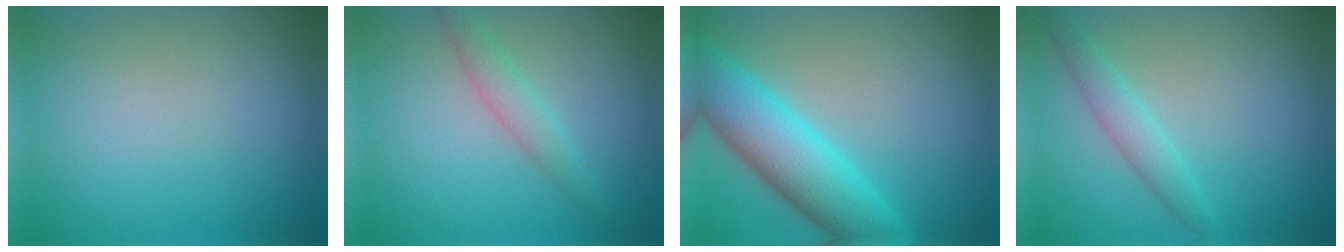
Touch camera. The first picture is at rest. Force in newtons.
{"total": 1.6, "press": 1.6, "slide": 0.1}
{"total": 7.4, "press": 7.4, "slide": 0.3}
{"total": 2.2, "press": 2.2, "slide": 0.1}